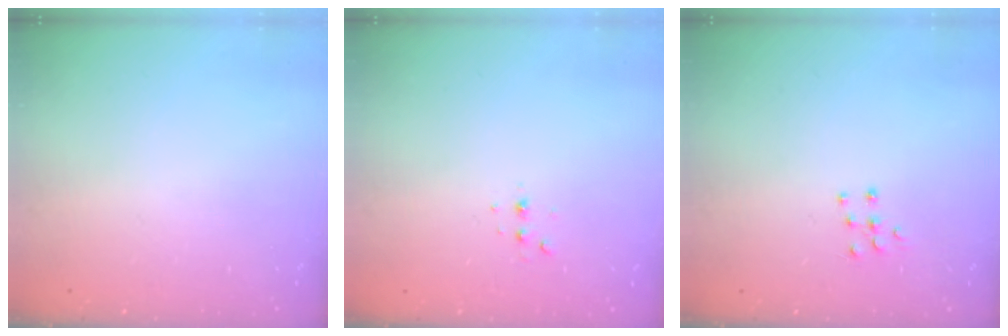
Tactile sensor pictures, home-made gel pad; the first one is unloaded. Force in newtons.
{"total": 2.8, "press": 2.8, "slide": 0.7}
{"total": 5.3, "press": 5.2, "slide": 0.4}